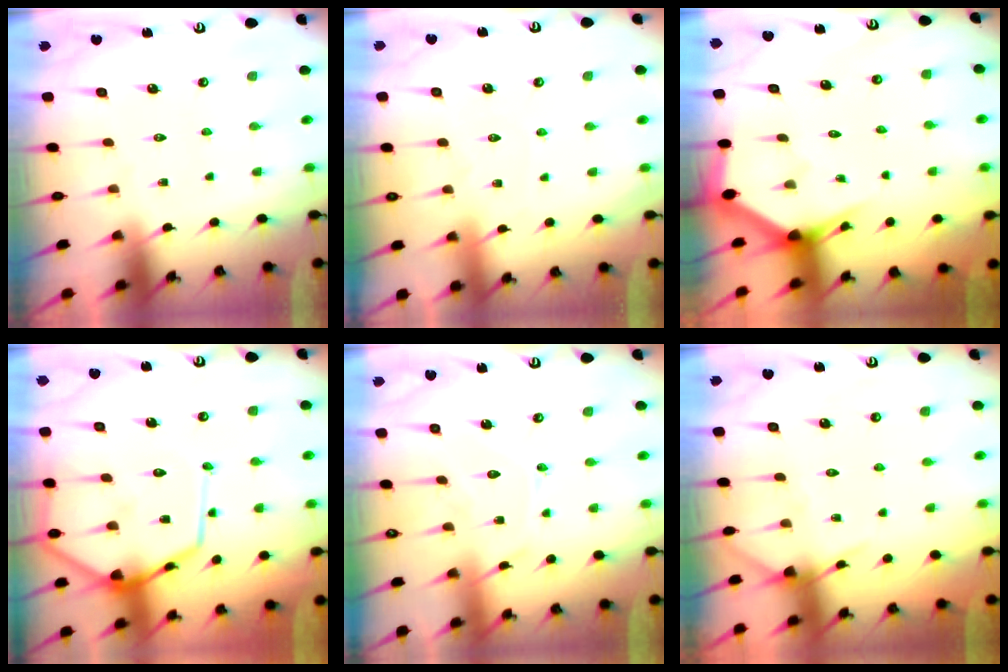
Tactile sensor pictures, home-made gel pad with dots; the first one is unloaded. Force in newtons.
{"total": 2.9, "press": 2.9, "slide": 0.3}
{"total": 2.9, "press": 2.9, "slide": 0.1}
{"total": 15.0, "press": 14.9, "slide": 1.4}
{"total": 10.2, "press": 10.2, "slide": 0.8}
{"total": 6.0, "press": 5.9, "slide": 0.8}